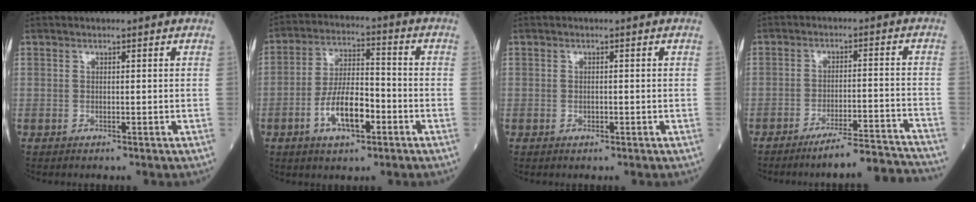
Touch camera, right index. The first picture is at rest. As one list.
[{"total": 9.6, "force": [-3.7, 3.4, 8.1], "torque": [-0.159, 0.008, -0.068]}, {"total": 0.8, "force": [-0.3, 0.5, 0.6], "torque": [-0.013, 0.000, -0.004]}, {"total": 11.9, "force": [-11.4, -0.9, 3.5], "torque": [-0.029, 0.012, -0.167]}]